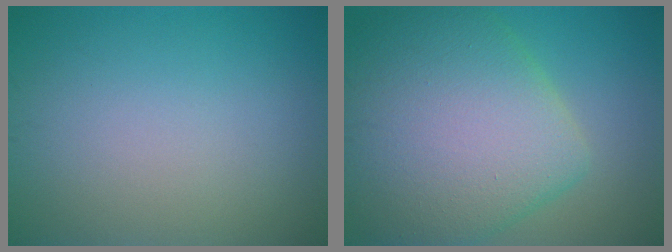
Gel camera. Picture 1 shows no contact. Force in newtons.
{"total": 11.0, "press": 11.0, "slide": 0.7}